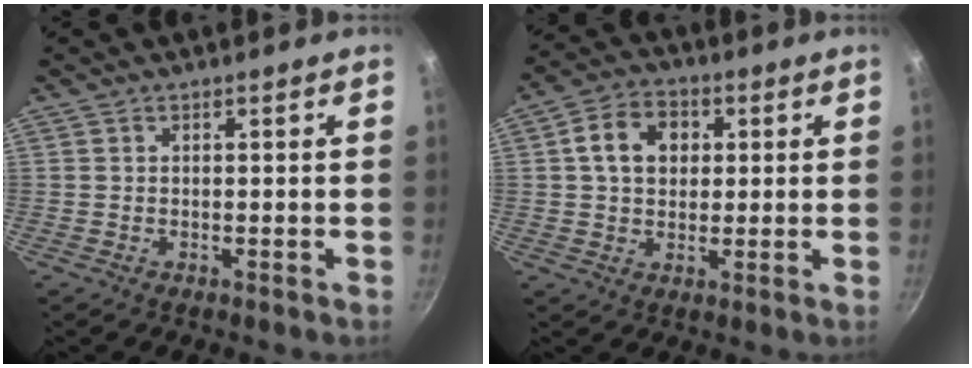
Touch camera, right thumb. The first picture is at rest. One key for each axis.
{"total": 8.7, "fx": 2.0, "fy": 6.8, "fz": 5.2, "tx": -0.066, "ty": 0.009, "tz": 0.023}